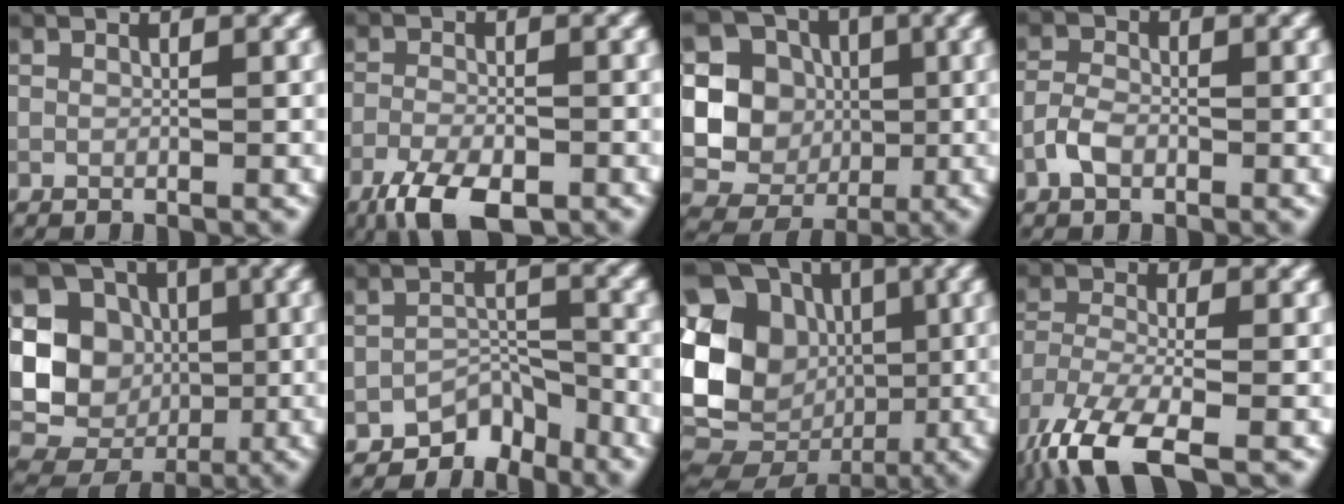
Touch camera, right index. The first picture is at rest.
{"total": 6.3, "force": [-4.3, 2.2, 4.0], "torque": [-0.080, -0.012, -0.082]}
{"total": 12.5, "force": [-0.3, 11.9, 3.9], "torque": [-0.100, 0.006, -0.019]}
{"total": 2.3, "force": [-1.2, 1.5, 1.4], "torque": [-0.027, 0.005, -0.030]}
{"total": 11.0, "force": [0.2, 9.9, 4.9], "torque": [-0.096, -0.009, -0.014]}
{"total": 4.0, "force": [-3.5, 1.7, 0.9], "torque": [0.004, 0.005, -0.061]}
{"total": 16.8, "force": [-0.4, 14.7, 8.2], "torque": [-0.182, 0.011, -0.029]}
{"total": 10.0, "force": [-6.9, 3.3, 6.3], "torque": [-0.145, -0.025, -0.139]}